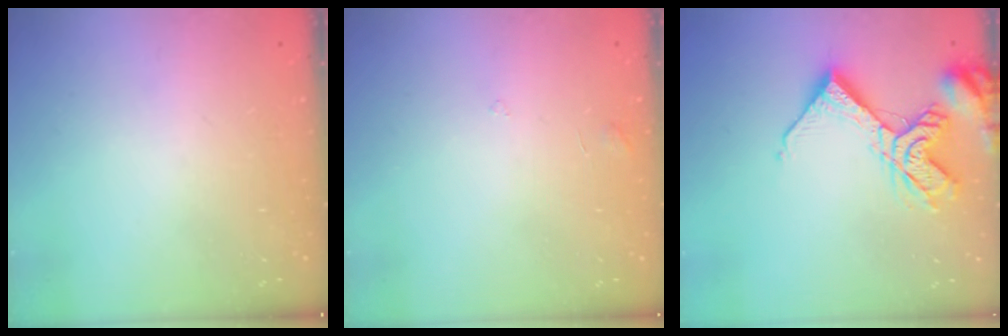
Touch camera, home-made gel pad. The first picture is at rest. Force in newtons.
{"total": 2.9, "press": 2.9, "slide": 0.2}
{"total": 14.0, "press": 13.9, "slide": 1.5}